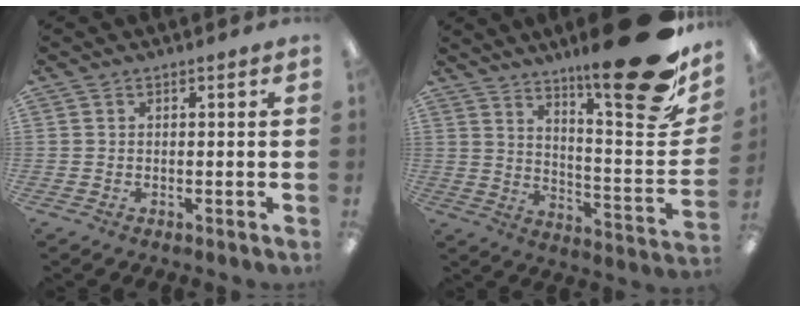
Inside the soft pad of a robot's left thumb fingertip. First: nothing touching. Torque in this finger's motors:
{"motor_torque": [1.34, -0.12, 1.44, -1.09, 0.13]}